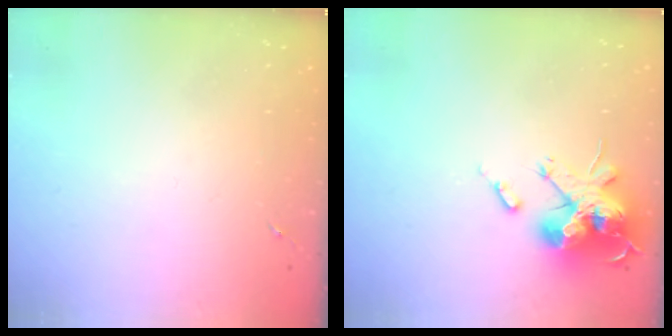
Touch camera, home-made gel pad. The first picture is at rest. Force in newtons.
{"total": 19.6, "press": 19.6, "slide": 0.1}